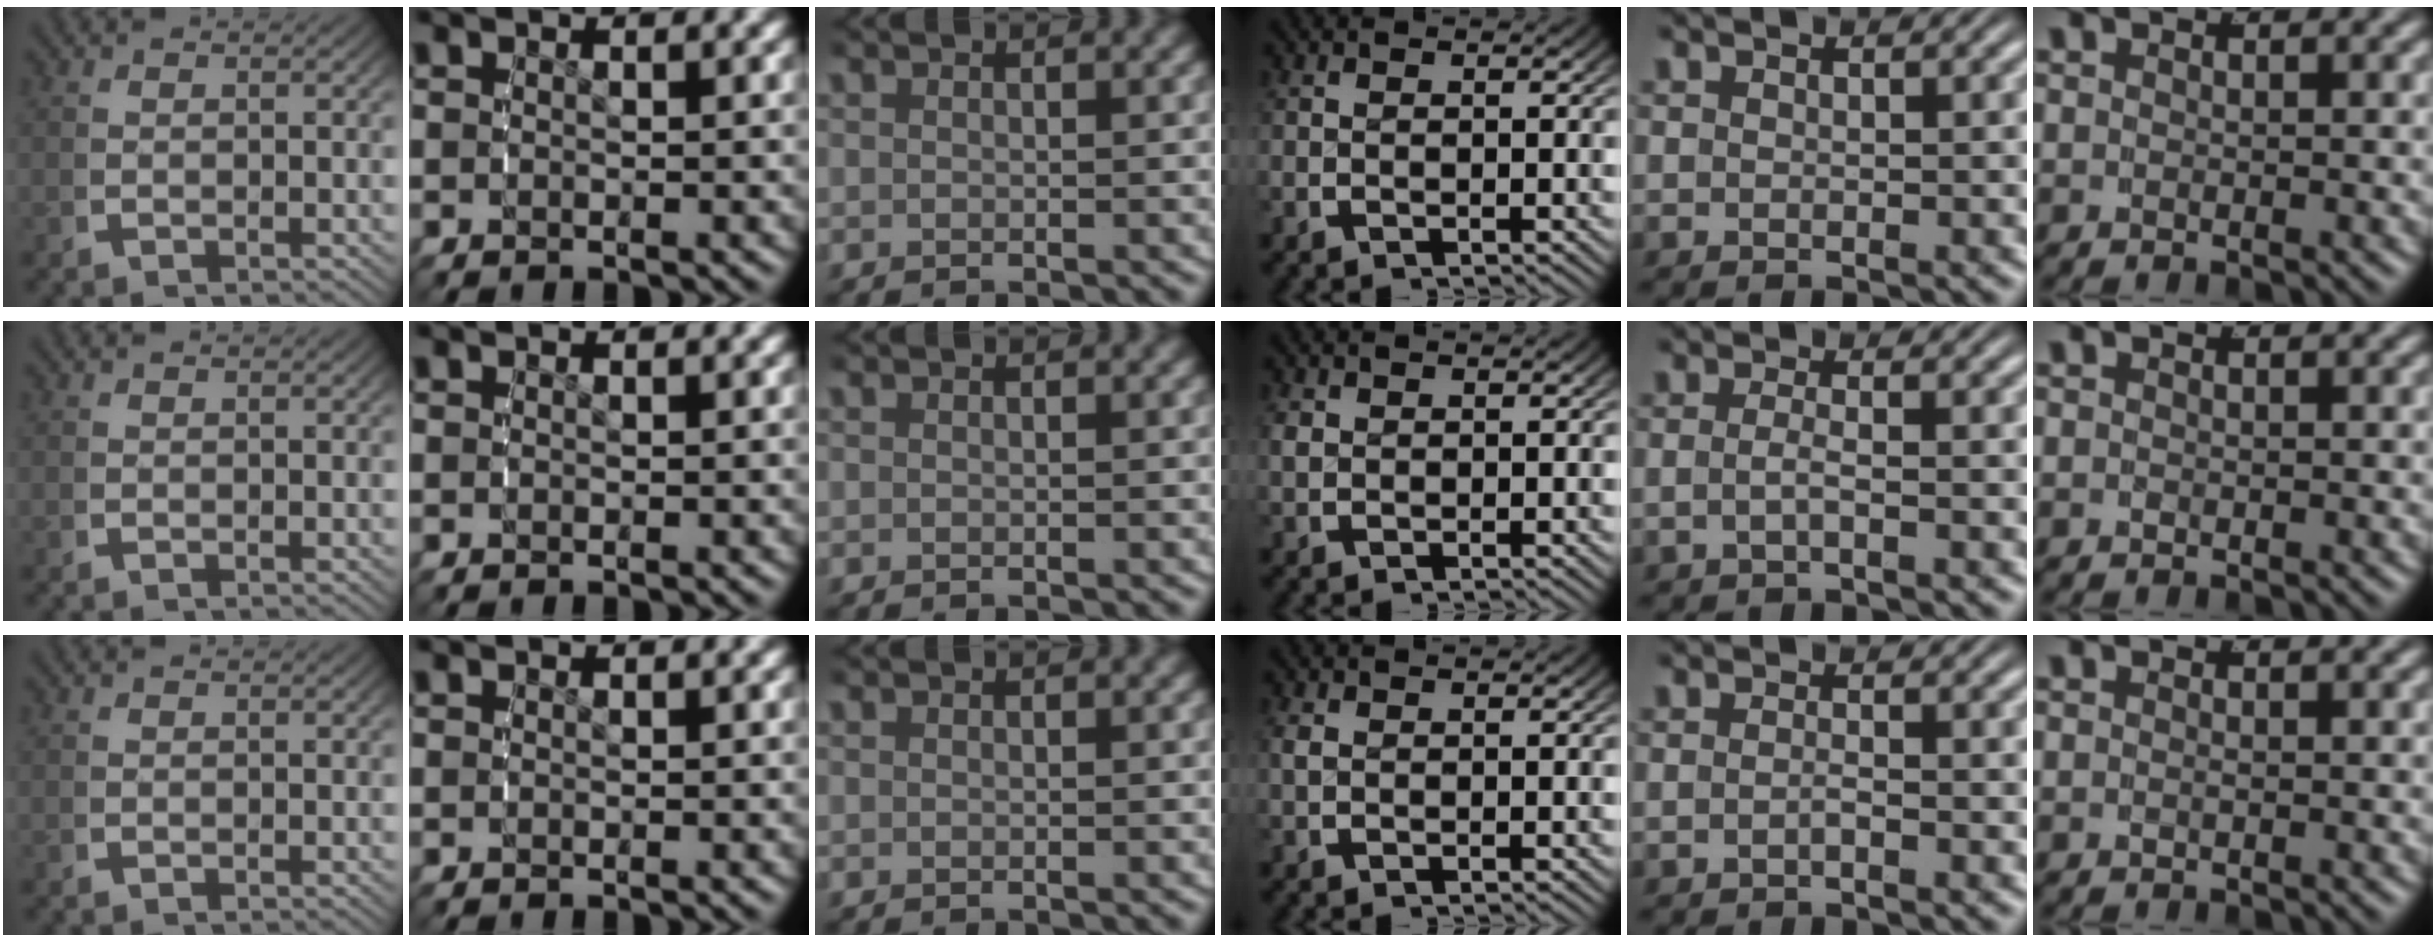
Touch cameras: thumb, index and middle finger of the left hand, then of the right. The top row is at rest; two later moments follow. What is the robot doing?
{"motion": "grasp_and_lifting", "object": "small bumper sticker"}